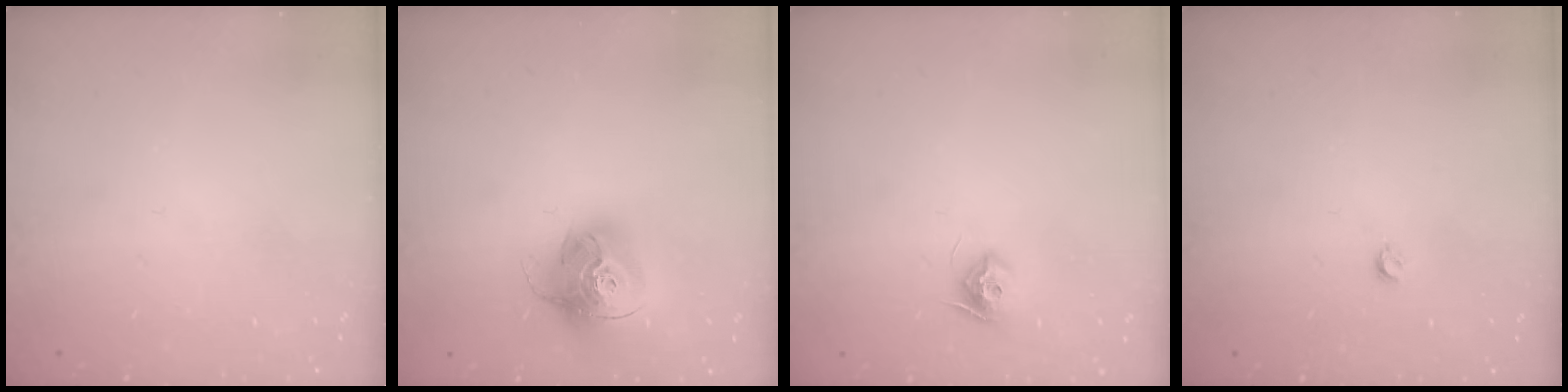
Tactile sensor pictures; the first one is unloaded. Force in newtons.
{"total": 15.3, "press": 15.2, "slide": 1.8}
{"total": 8.2, "press": 8.2, "slide": 0.1}
{"total": 2.9, "press": 2.8, "slide": 0.5}